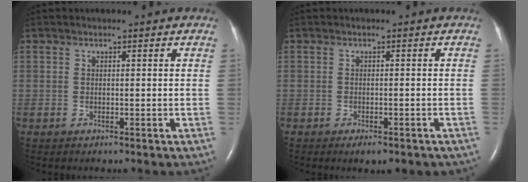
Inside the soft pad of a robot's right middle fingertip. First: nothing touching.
{"total": 4.1, "force": [-3.0, 1.4, 2.4], "torque": [-0.027, -0.007, -0.033]}